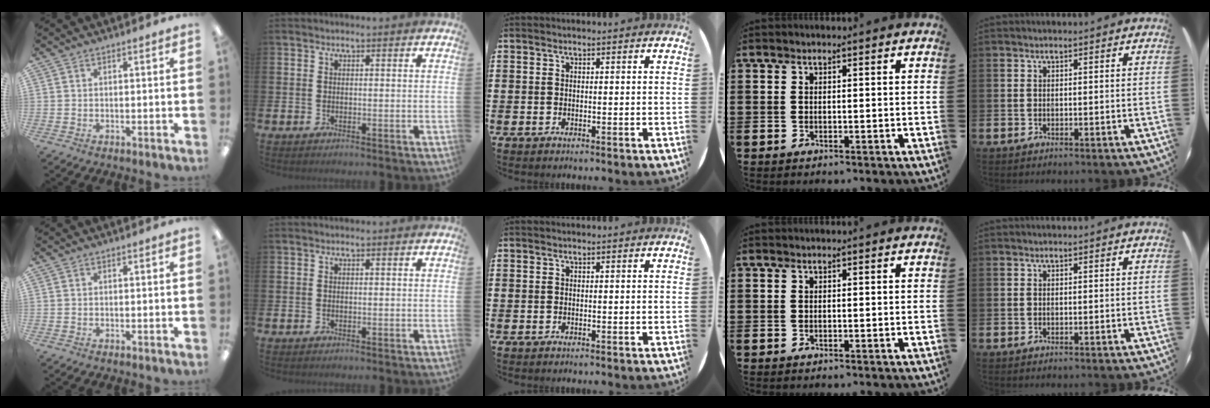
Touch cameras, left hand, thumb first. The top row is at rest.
{}